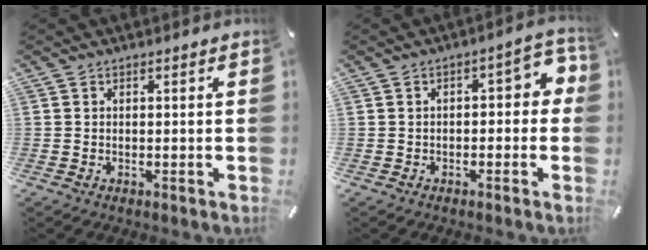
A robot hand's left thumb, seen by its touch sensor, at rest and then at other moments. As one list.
[{"total": 6.3, "force": [-0.1, 3.3, 5.4], "torque": [-0.076, 0.009, -0.010]}]